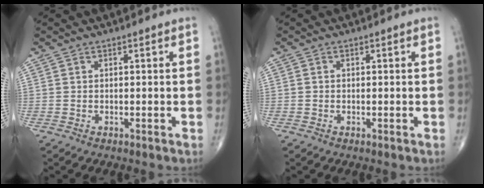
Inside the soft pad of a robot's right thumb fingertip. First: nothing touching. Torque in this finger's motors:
{"motor_torque": [-0.19, 0.07, -0.30, -0.17, 0.04]}